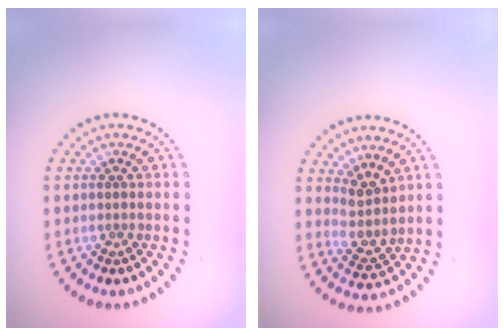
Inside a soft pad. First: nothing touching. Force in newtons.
{"total": 2.4, "press": 1.8, "slide": 1.5}